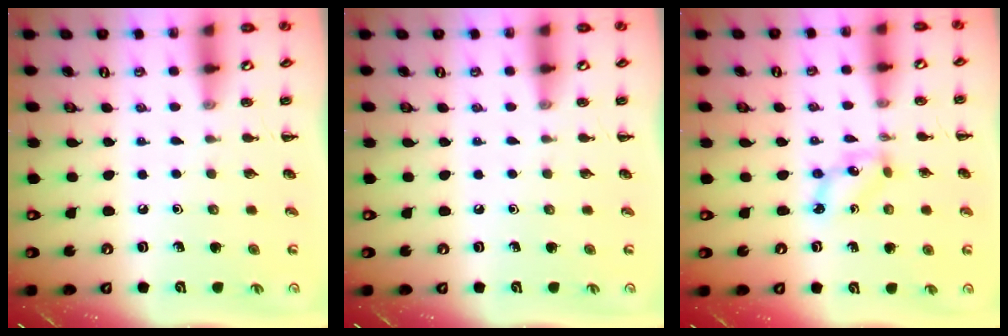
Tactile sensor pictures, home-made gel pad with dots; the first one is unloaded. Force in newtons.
{"total": 0.0}
{"total": 3.9, "press": 3.8, "slide": 0.9}